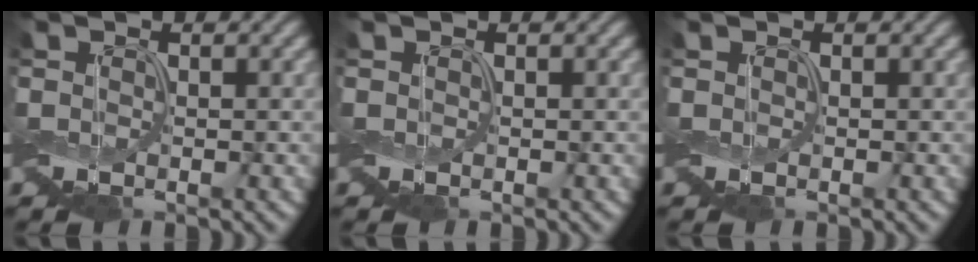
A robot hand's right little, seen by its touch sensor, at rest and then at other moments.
{"total": 0.0}
{"total": 0.0}